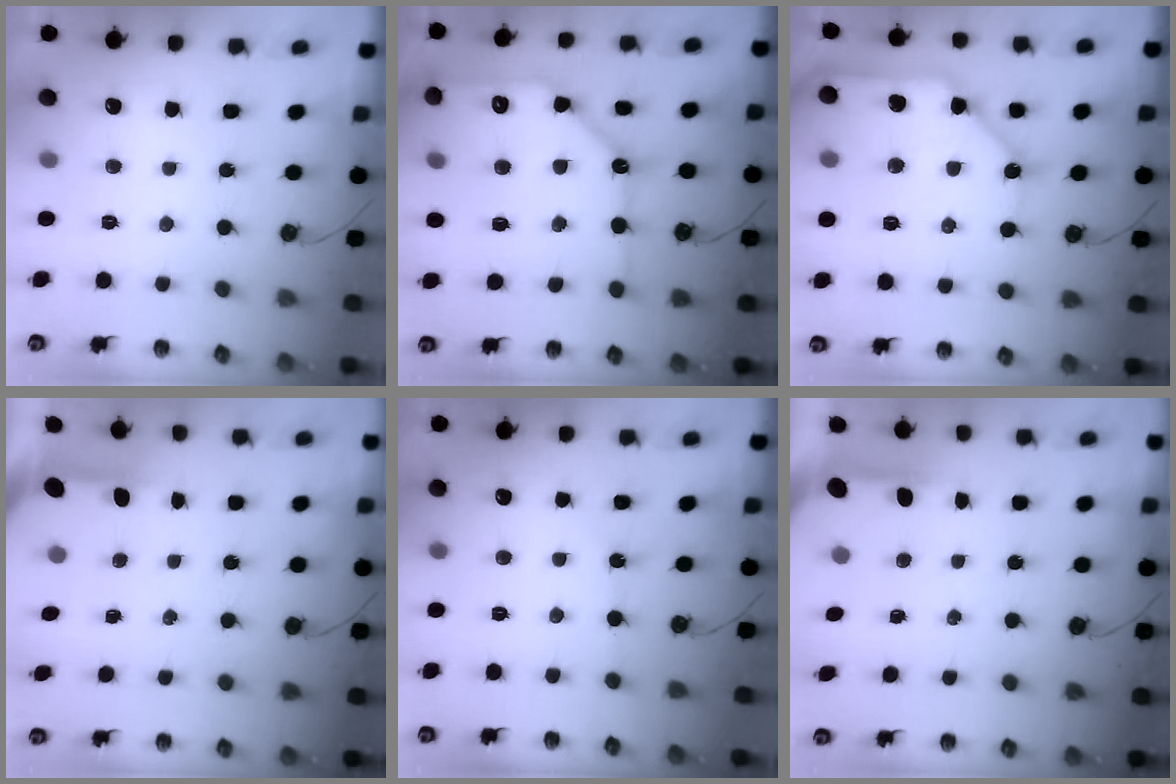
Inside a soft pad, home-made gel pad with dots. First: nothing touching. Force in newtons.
{"total": 18.8, "press": 18.7, "slide": 1.0}
{"total": 15.0, "press": 14.9, "slide": 2.0}
{"total": 3.5, "press": 3.5, "slide": 0.4}
{"total": 1.6, "press": 1.5, "slide": 0.3}
{"total": 3.8, "press": 3.8, "slide": 0.3}